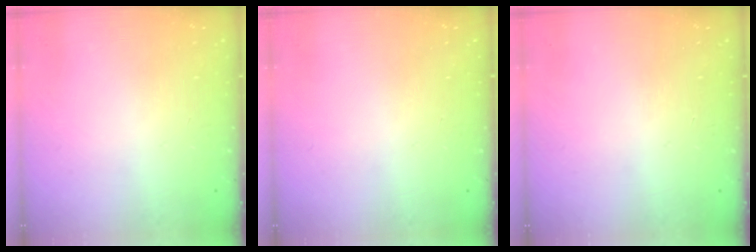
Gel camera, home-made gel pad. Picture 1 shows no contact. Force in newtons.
{"total": 0.0}
{"total": 0.0}